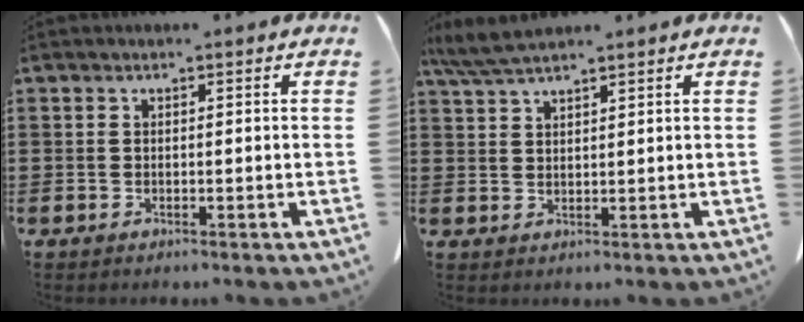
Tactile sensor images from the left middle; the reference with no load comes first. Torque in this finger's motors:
{"motor_torque": [0.20, 0.16, 0.04, 0.06]}